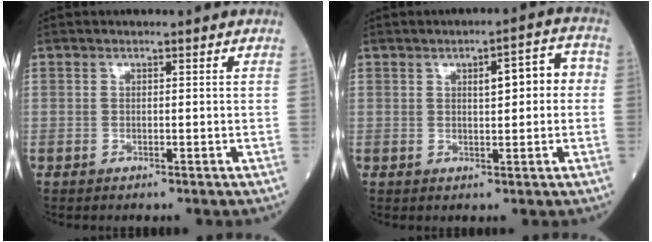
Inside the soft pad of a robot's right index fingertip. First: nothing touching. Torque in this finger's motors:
{"motor_torque": [0.35, 0.26, 0.09, 0.05]}